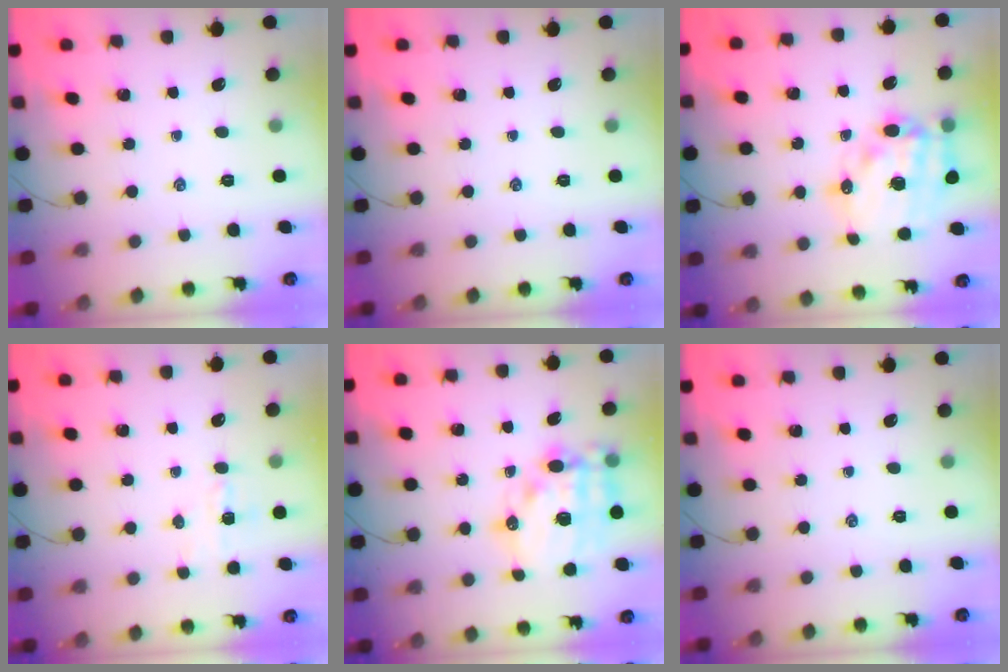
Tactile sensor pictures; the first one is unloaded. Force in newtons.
{"total": 0.0}
{"total": 16.6, "press": 16.1, "slide": 3.7}
{"total": 3.7, "press": 3.5, "slide": 1.1}
{"total": 16.9, "press": 16.5, "slide": 3.5}
{"total": 0.0}